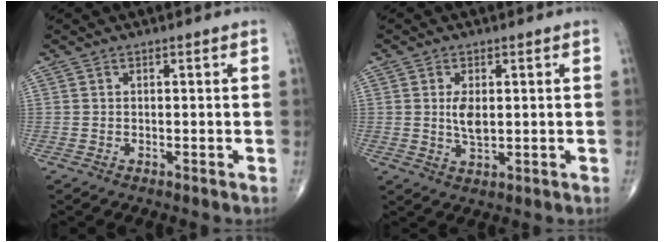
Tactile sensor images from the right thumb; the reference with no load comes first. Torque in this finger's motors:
{"motor_torque": [0.46, 1.17, 0.72, -0.28, 0.04]}